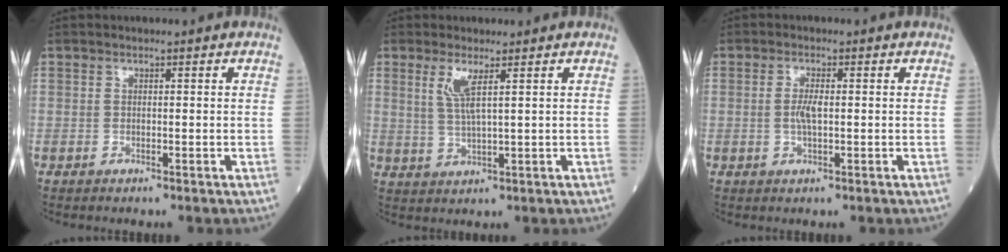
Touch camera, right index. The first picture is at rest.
{"total": 3.9, "force": [1.7, 0.1, 3.6], "torque": [-0.078, -0.006, 0.039]}
{"total": 2.7, "force": [-0.1, 0.6, 2.6], "torque": [-0.056, -0.002, -0.001]}